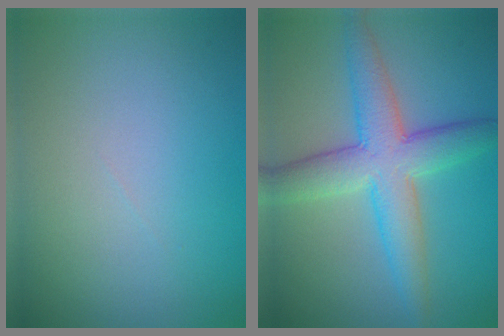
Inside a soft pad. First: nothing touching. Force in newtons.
{"total": 6.6, "press": 6.6, "slide": 0.3}